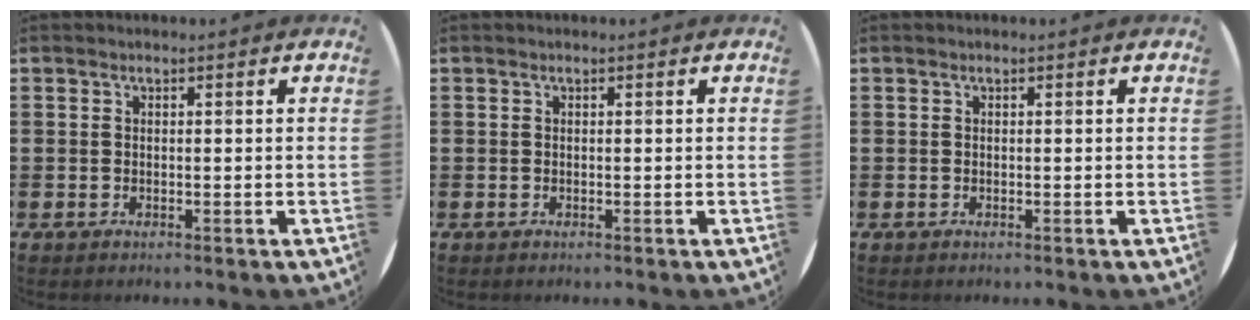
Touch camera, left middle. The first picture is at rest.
{"total": 0.0}
{"total": 0.0}